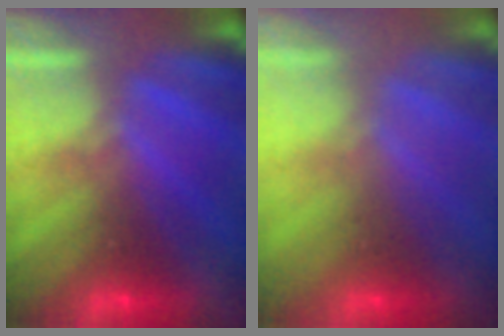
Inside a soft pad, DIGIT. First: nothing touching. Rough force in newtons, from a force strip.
{"total": 2.7}